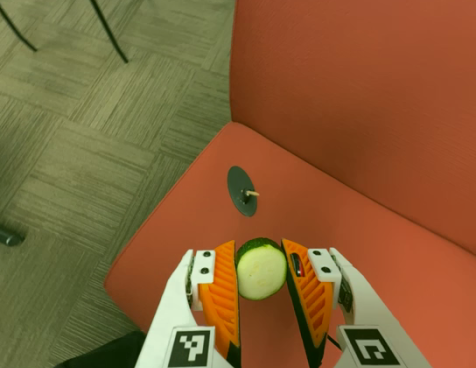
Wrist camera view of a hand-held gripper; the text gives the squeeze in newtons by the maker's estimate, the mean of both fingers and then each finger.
{"total": 9.8, "left": 10.6, "right": 9.1}